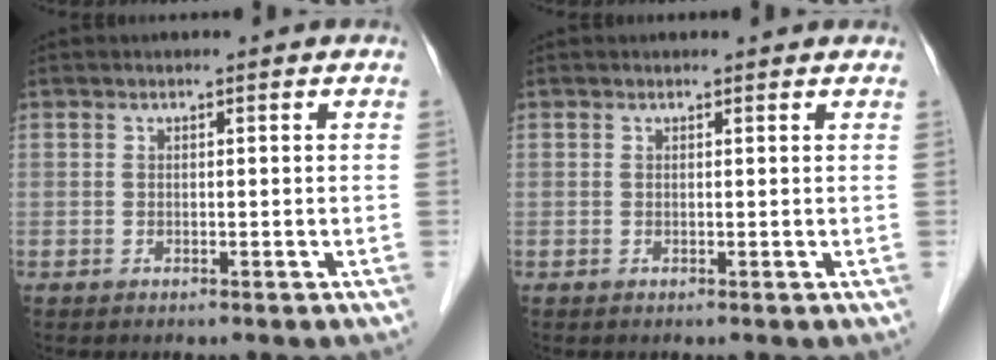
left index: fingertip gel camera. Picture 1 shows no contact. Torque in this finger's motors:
{"motor_torque": [0.27, -0.13, 0.00, 0.01]}